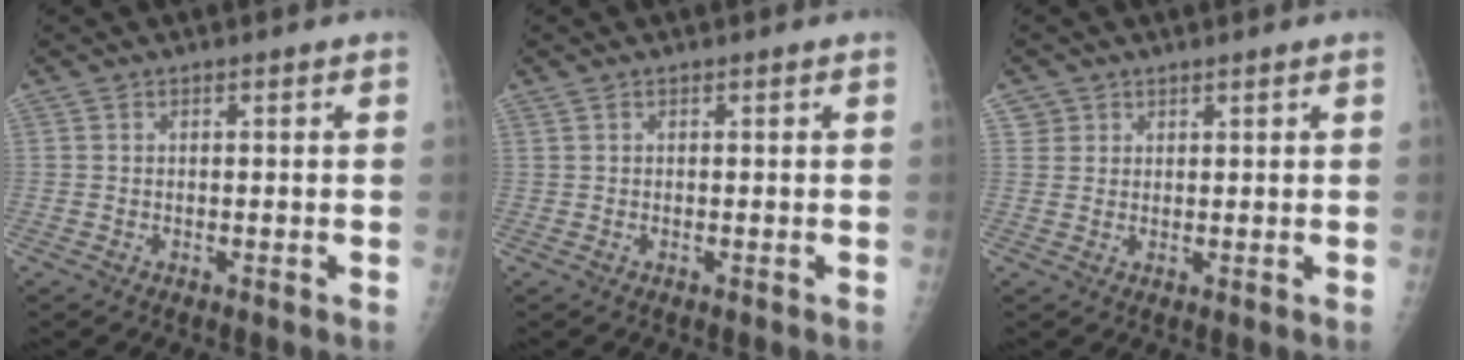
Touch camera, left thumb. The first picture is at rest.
{"total": 0.0}
{"total": 1.7, "force": [1.1, 1.2, -0.4], "torque": [0.027, -0.003, 0.013]}